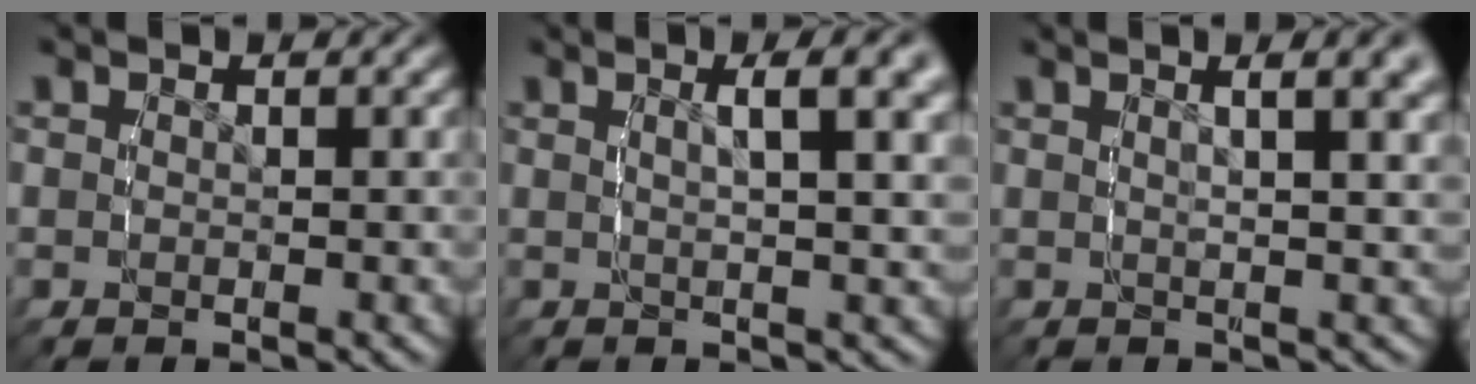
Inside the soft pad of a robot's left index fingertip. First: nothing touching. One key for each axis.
{"total": 4.5, "fx": 2.0, "fy": 0.4, "fz": 4.0, "tx": -0.047, "ty": 0.011, "tz": 0.031}
{"total": 5.2, "fx": 2.7, "fy": 1.2, "fz": 4.3, "tx": -0.043, "ty": 0.019, "tz": 0.037}